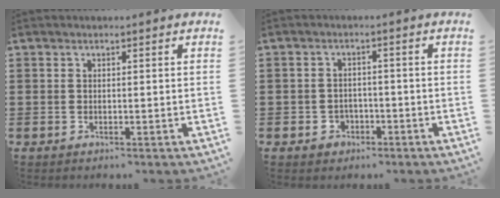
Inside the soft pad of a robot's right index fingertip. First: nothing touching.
{"total": 2.3, "force": [-1.4, 1.7, 0.5], "torque": [-0.017, 0.000, -0.031]}